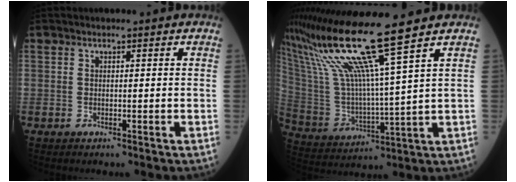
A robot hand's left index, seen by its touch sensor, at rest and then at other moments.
{"total": 15.8, "force": [11.3, -2.4, 10.8], "torque": [-0.214, -0.005, 0.217]}